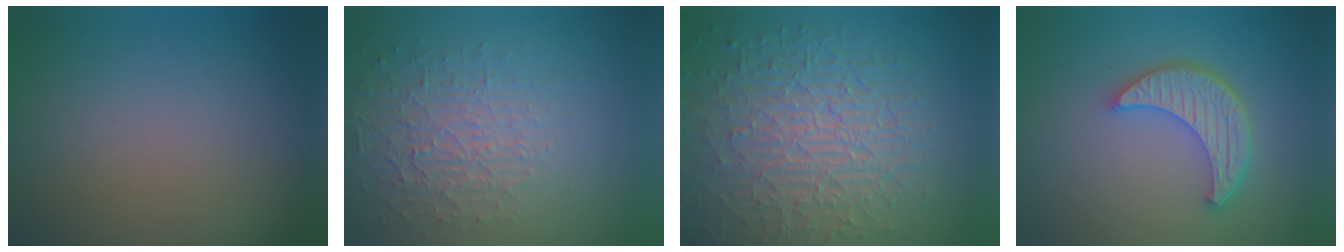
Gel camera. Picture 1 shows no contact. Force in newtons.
{"total": 3.7, "press": 3.1, "slide": 2.0}
{"total": 10.4, "press": 6.7, "slide": 8.0}
{"total": 5.5, "press": 4.2, "slide": 3.5}